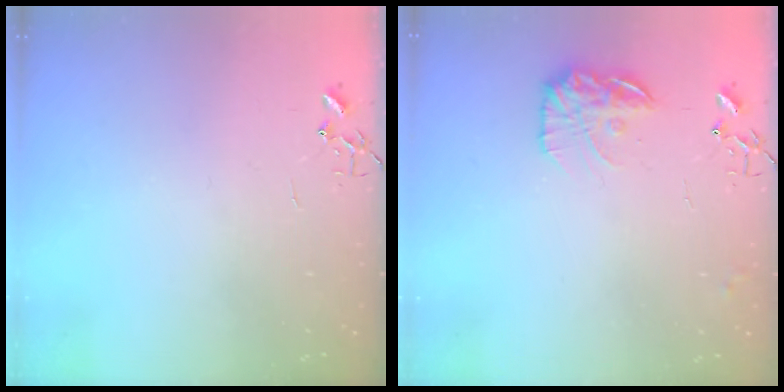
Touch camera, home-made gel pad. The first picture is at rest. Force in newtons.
{"total": 13.3, "press": 13.3, "slide": 0.8}